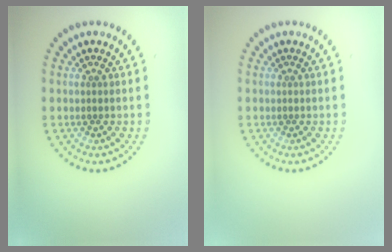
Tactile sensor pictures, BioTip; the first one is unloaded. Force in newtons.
{"total": 0.0}